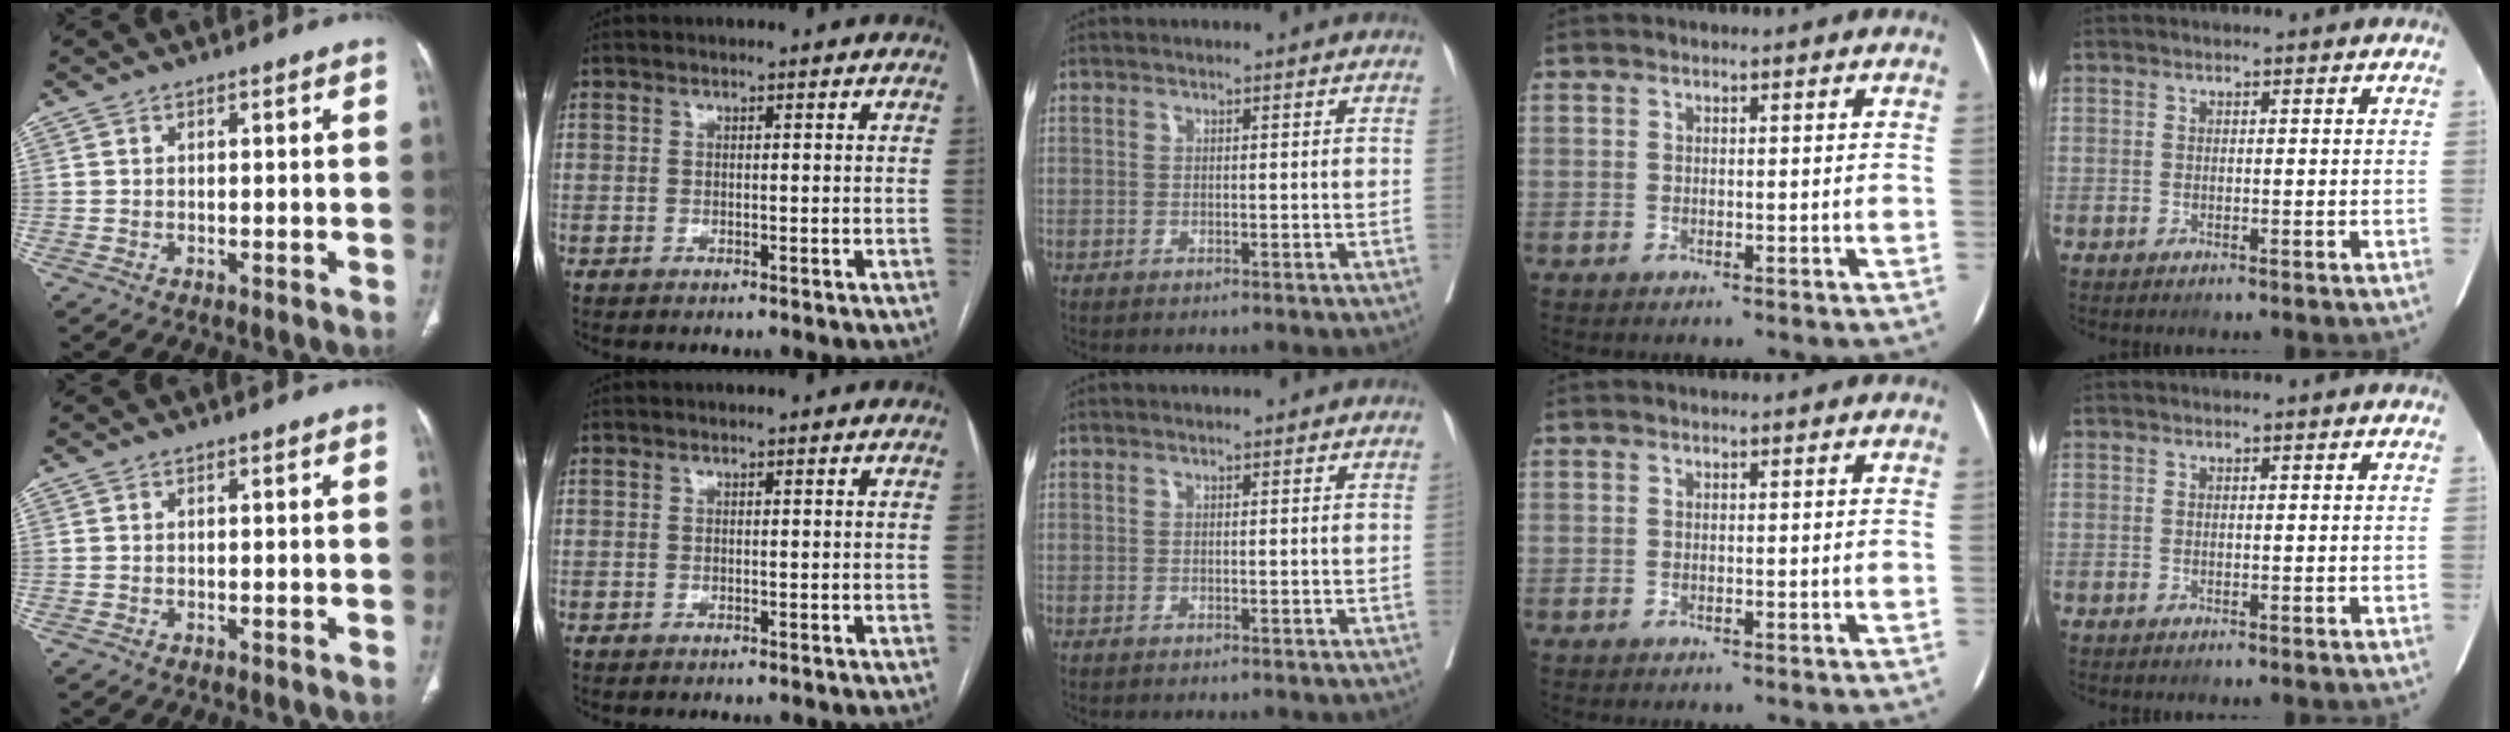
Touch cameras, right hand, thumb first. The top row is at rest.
{}